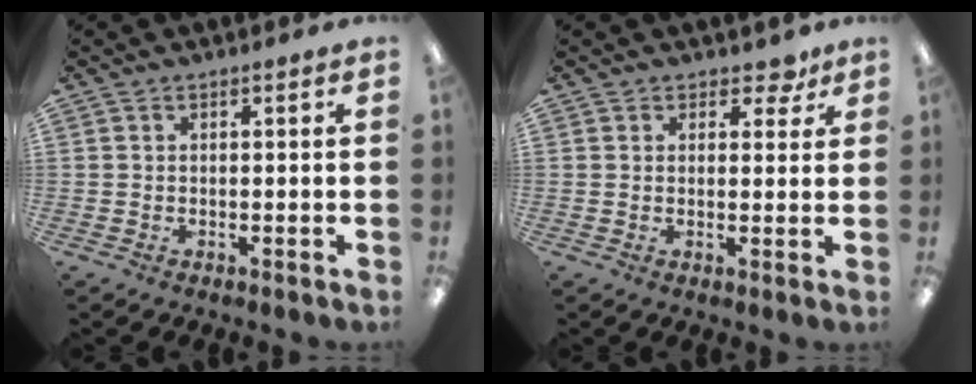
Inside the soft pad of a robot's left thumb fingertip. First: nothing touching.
{"total": 4.0, "force": [2.8, 2.6, 1.5], "torque": [-0.004, -0.011, 0.046]}